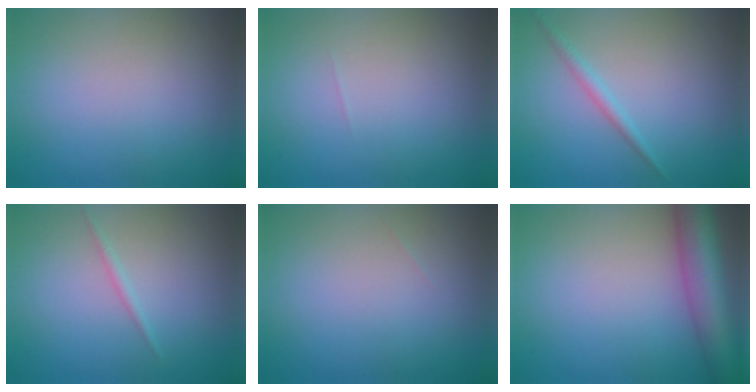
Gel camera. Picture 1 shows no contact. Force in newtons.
{"total": 0.0}
{"total": 1.3, "press": 1.3, "slide": 0.1}
{"total": 0.8, "press": 0.8, "slide": 0.0}
{"total": 0.0}
{"total": 7.8, "press": 7.8, "slide": 0.4}